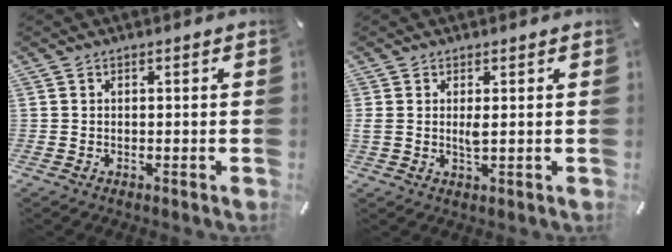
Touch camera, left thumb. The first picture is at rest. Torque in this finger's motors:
{"motor_torque": [0.90, 0.88, 0.86, -0.15, 0.12]}